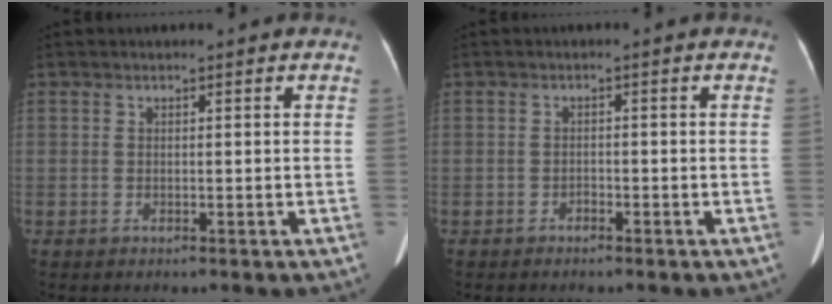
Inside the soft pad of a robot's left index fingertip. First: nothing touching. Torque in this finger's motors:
{"motor_torque": [-0.28, -0.15, 0.01, -0.01]}